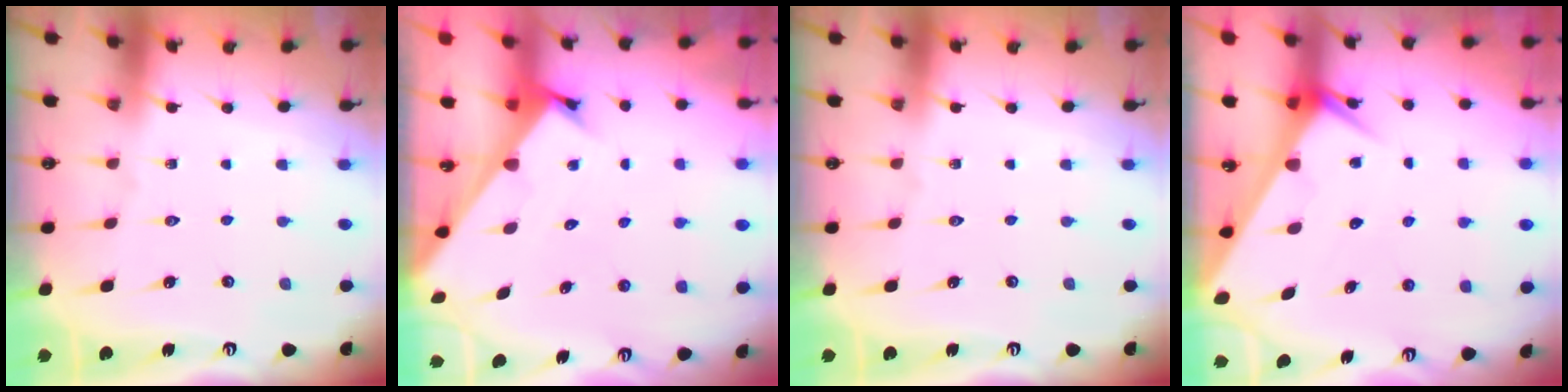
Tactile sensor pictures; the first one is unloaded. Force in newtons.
{"total": 2.4, "press": 2.4, "slide": 0.2}
{"total": 0.0}
{"total": 4.8, "press": 4.7, "slide": 0.4}